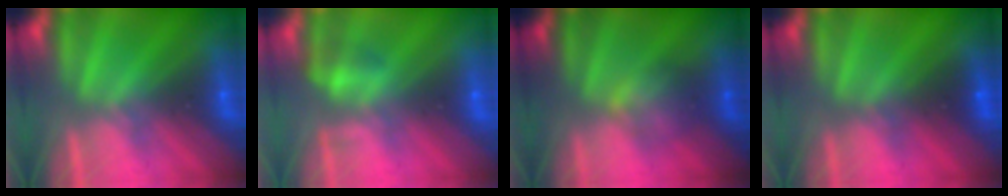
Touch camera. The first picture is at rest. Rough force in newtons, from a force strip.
{"total": 2.2}
{"total": 2.0}
{"total": 2.4}